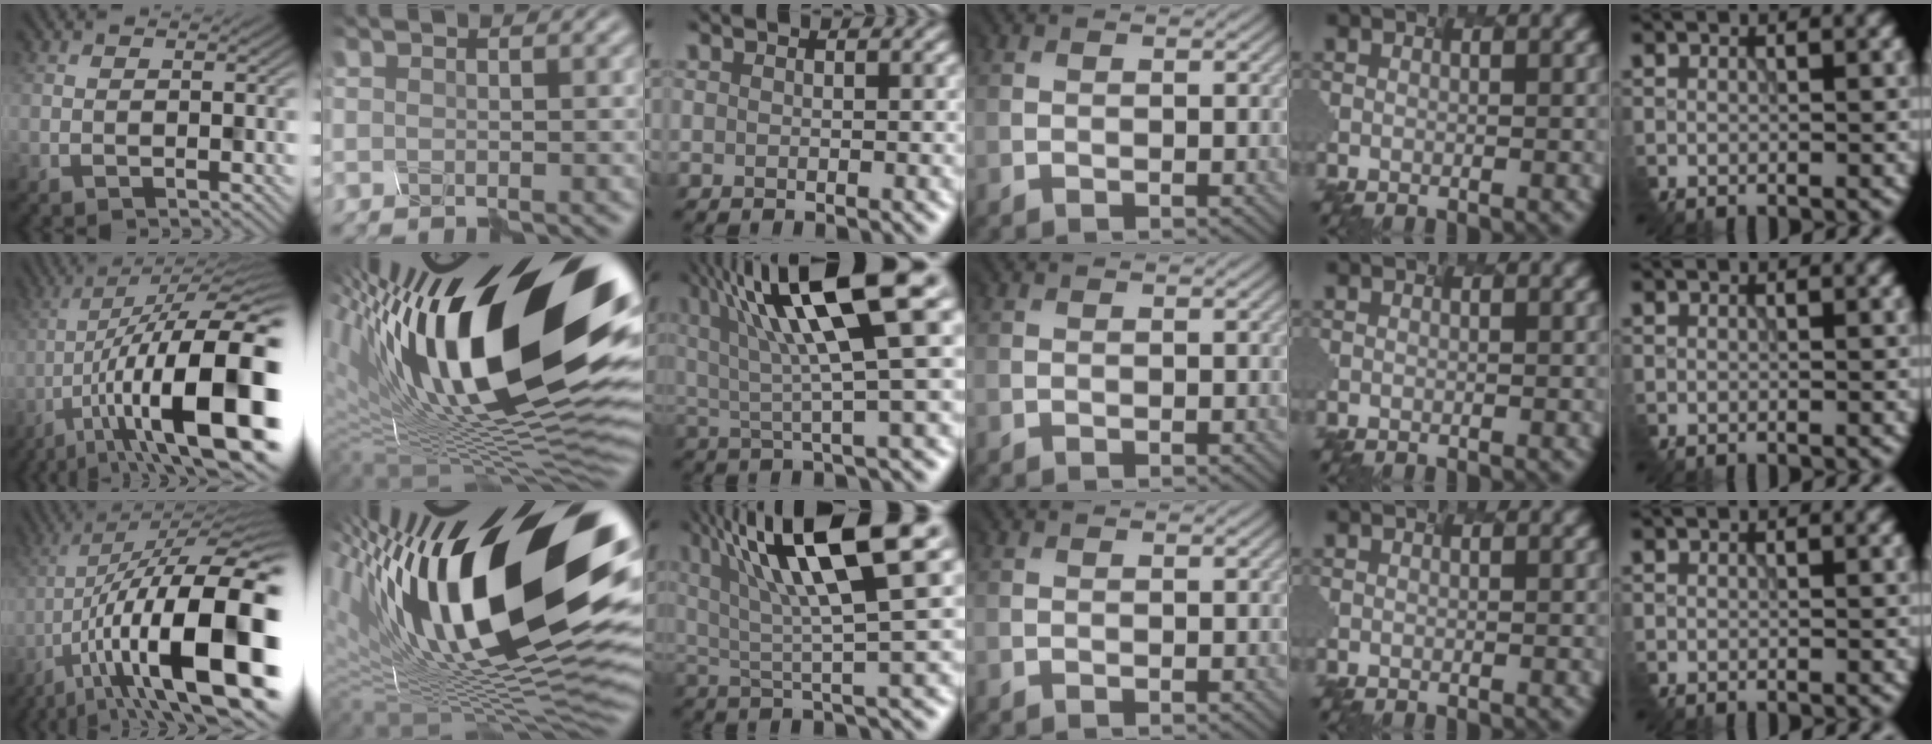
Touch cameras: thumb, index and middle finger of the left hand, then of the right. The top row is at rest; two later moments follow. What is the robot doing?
{"motion": "shake", "object": "plastic piggy bank"}